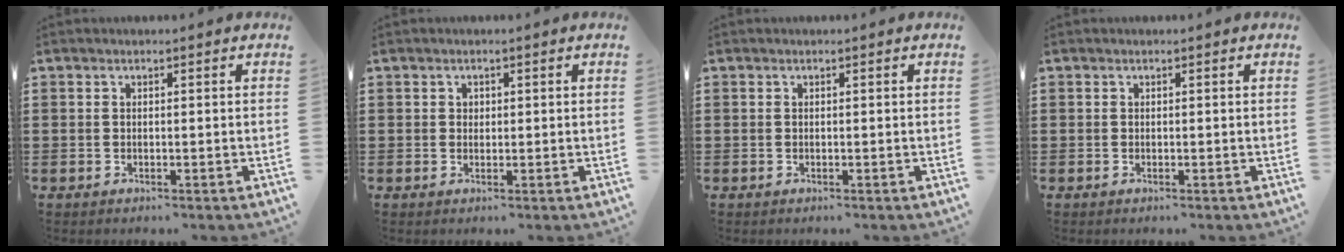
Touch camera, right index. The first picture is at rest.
{"total": 0.8, "force": [0.2, 0.7, 0.2], "torque": [-0.006, 0.004, 0.004]}
{"total": 0.0}
{"total": 0.0}